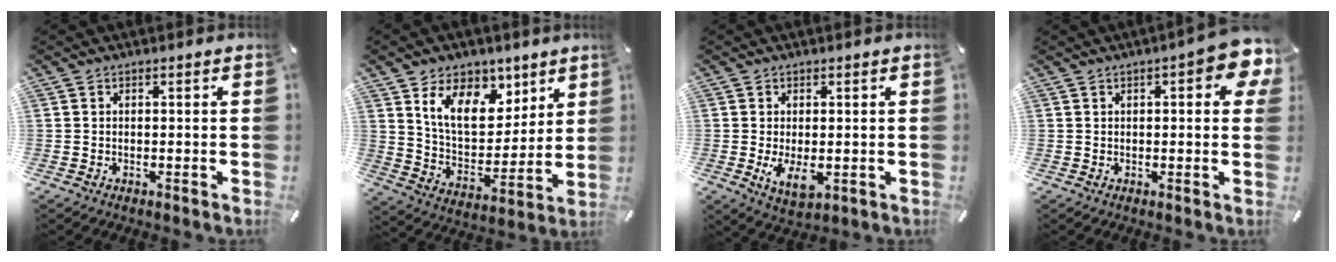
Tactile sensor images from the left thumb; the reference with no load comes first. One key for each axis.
{"total": 14.1, "fx": 8.3, "fy": 9.4, "fz": 6.6, "tx": -0.120, "ty": -0.047, "tz": 0.159}
{"total": 5.7, "fx": -0.7, "fy": 2.9, "fz": 4.8, "tx": -0.099, "ty": -0.015, "tz": -0.017}
{"total": 8.2, "fx": 2.9, "fy": 2.9, "fz": 7.1, "tx": -0.093, "ty": -0.007, "tz": 0.045}